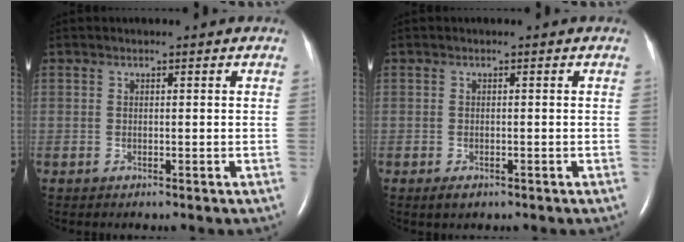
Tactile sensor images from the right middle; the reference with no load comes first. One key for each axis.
{"total": 1.3, "fx": -0.8, "fy": 0.7, "fz": 0.8, "tx": -0.017, "ty": -0.001, "tz": -0.008}